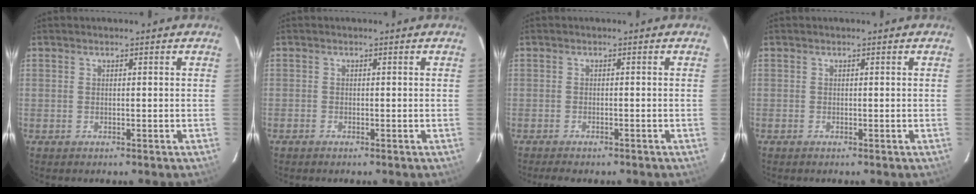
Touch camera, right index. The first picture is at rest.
{"total": 0.6, "force": [-0.4, 0.3, 0.0], "torque": [-0.002, 0.000, -0.010]}
{"total": 4.0, "force": [-3.3, 1.0, 1.9], "torque": [-0.044, -0.012, -0.052]}
{"total": 0.0}